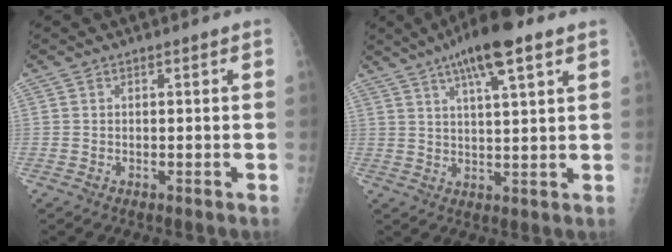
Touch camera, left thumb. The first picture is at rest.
{"total": 11.6, "force": [6.7, 2.4, 9.2], "torque": [-0.149, -0.011, 0.107]}